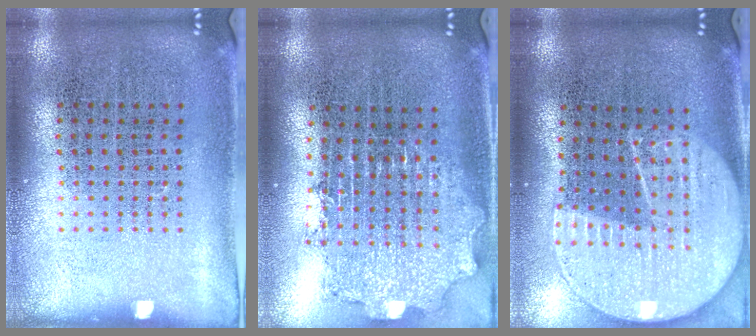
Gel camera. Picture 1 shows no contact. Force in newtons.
{"total": 2.0, "press": 1.6, "slide": 1.3}
{"total": 2.2, "press": 1.9, "slide": 1.1}